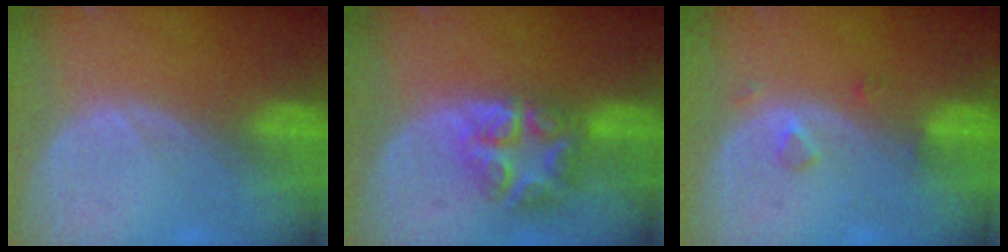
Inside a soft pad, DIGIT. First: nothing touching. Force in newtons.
{"total": 7.9, "press": 6.8, "slide": 4.0}
{"total": 1.8, "press": 1.8, "slide": 0.1}